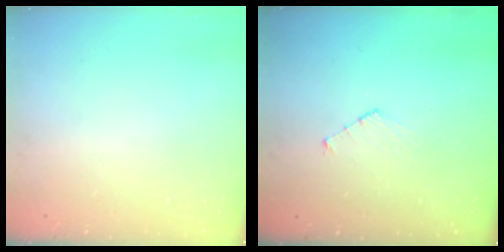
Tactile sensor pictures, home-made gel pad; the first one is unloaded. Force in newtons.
{"total": 4.3, "press": 4.3, "slide": 0.4}